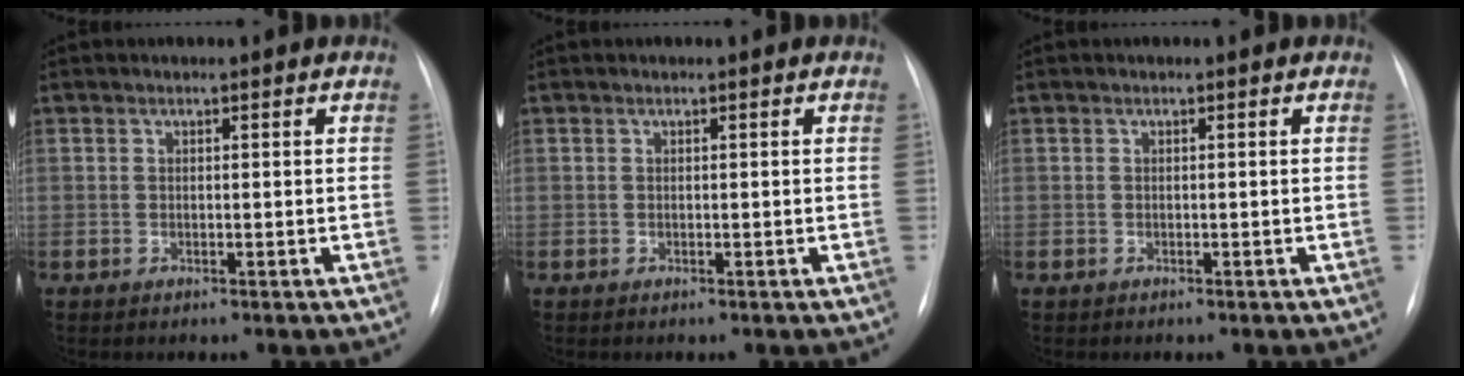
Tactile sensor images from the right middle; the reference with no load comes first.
{"total": 0.0}
{"total": 0.0}